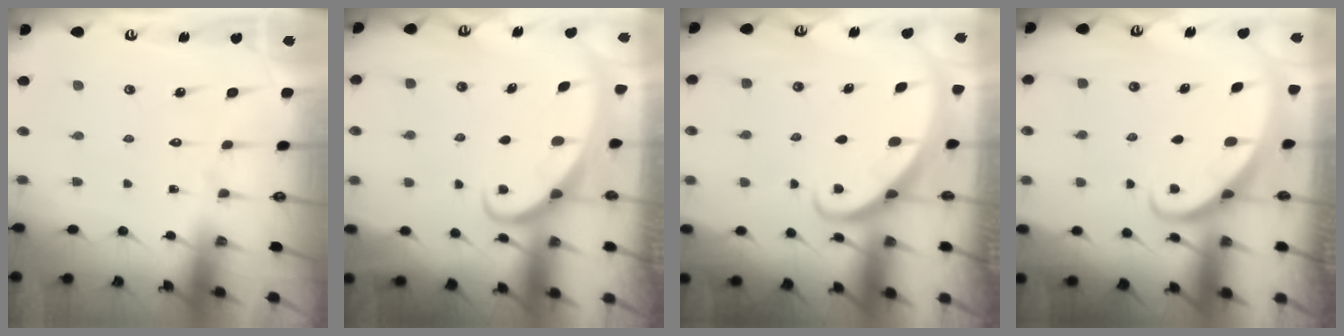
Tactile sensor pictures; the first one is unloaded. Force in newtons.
{"total": 2.0, "press": 2.0, "slide": 0.2}
{"total": 2.7, "press": 2.7, "slide": 0.3}
{"total": 2.8, "press": 2.8, "slide": 0.2}